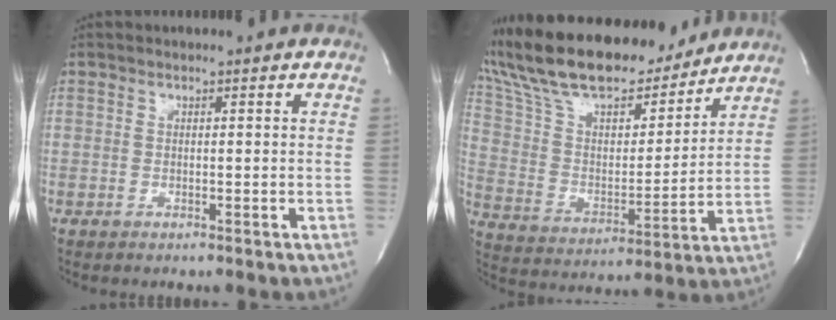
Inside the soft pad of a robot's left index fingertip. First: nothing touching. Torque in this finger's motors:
{"motor_torque": [0.65, -0.92, 1.02, 0.21]}